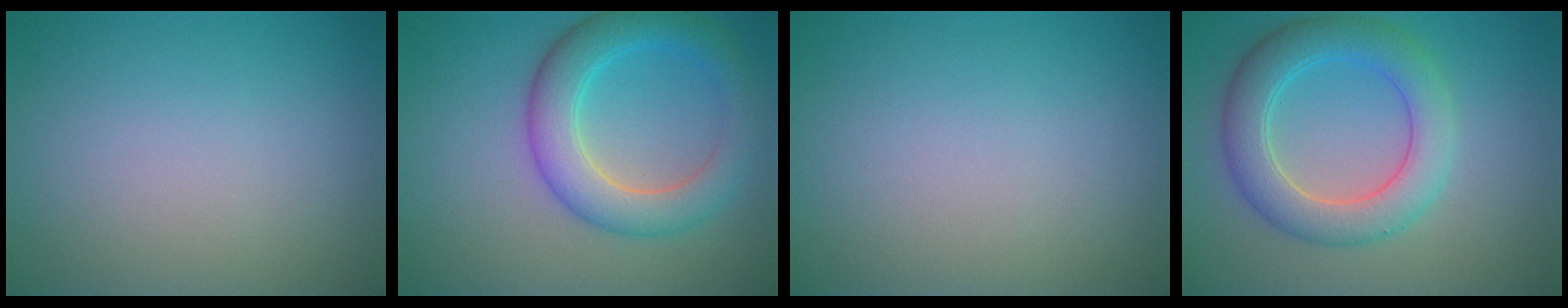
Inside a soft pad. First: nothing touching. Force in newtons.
{"total": 5.7, "press": 5.7, "slide": 0.1}
{"total": 0.0}
{"total": 5.6, "press": 5.6, "slide": 0.2}